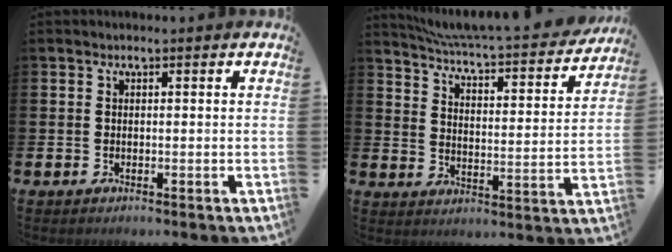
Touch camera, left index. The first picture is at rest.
{"total": 5.9, "force": [5.8, 0.2, 1.5], "torque": [-0.051, -0.053, 0.094]}